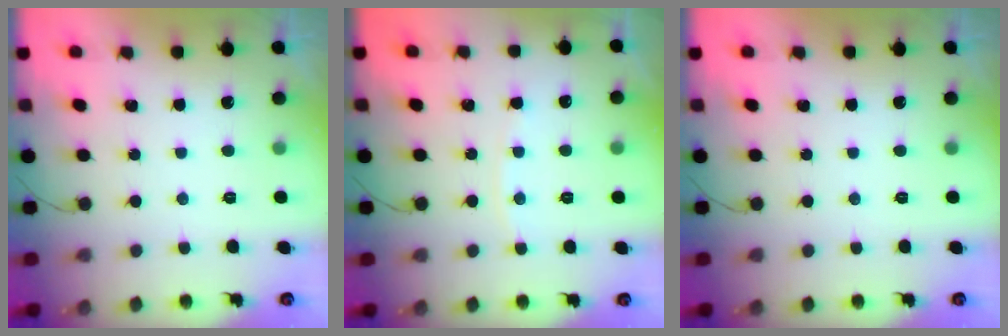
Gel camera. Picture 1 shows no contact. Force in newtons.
{"total": 3.6, "press": 3.6, "slide": 0.6}
{"total": 0.0}